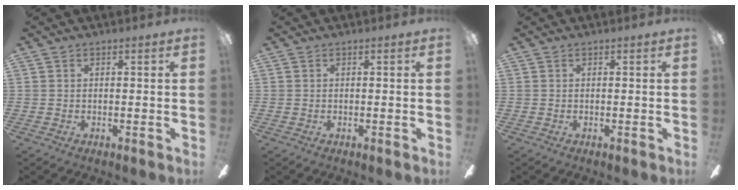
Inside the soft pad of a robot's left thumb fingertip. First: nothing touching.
{"total": 0.0}
{"total": 0.0}